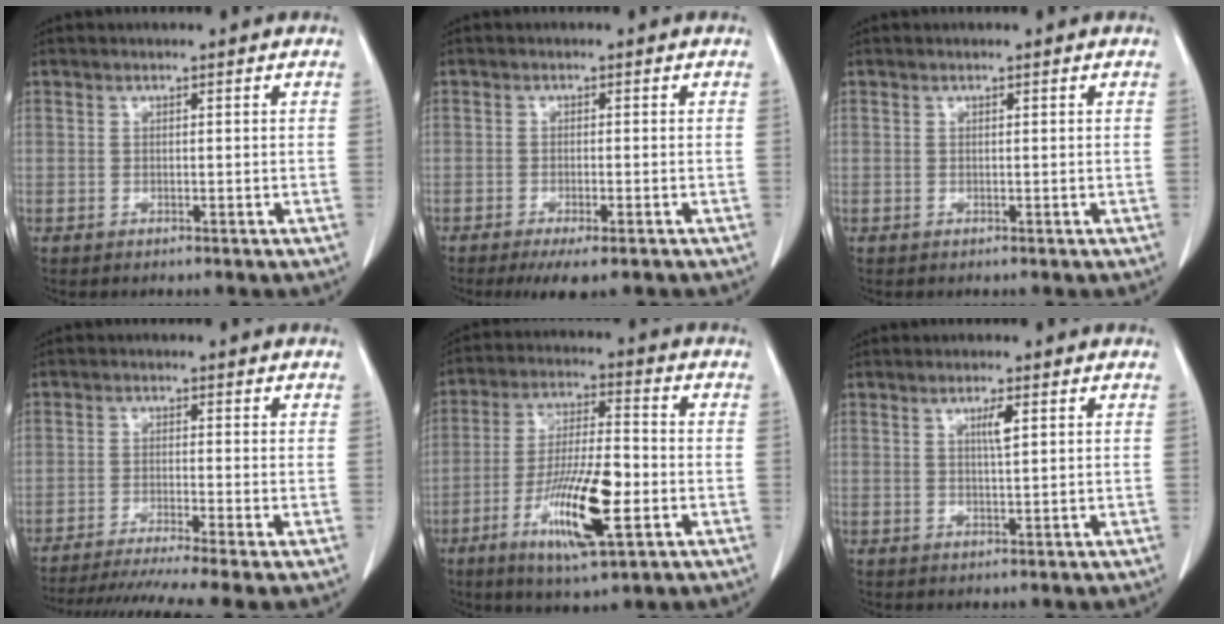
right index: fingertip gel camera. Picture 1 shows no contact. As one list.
[{"total": 5.1, "force": [-3.5, 0.8, 3.6], "torque": [-0.049, -0.012, -0.050]}, {"total": 0.0}, {"total": 12.0, "force": [-9.8, -1.0, 6.8], "torque": [-0.103, -0.022, -0.156]}, {"total": 14.0, "force": [-4.7, 2.5, 13.0], "torque": [-0.245, -0.013, -0.079]}, {"total": 2.5, "force": [0.9, 0.2, 2.3], "torque": [-0.041, -0.002, 0.016]}]